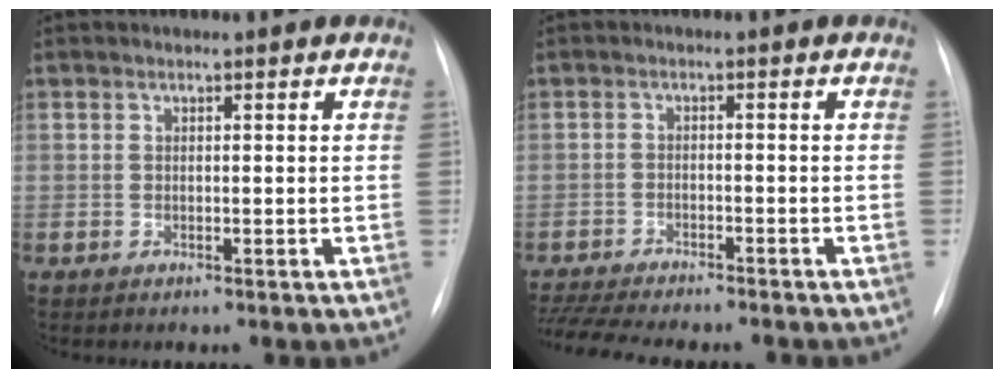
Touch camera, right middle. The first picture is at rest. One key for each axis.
{"total": 14.0, "fx": -12.3, "fy": 2.8, "fz": 6.0, "tx": -0.120, "ty": -0.010, "tz": -0.175}